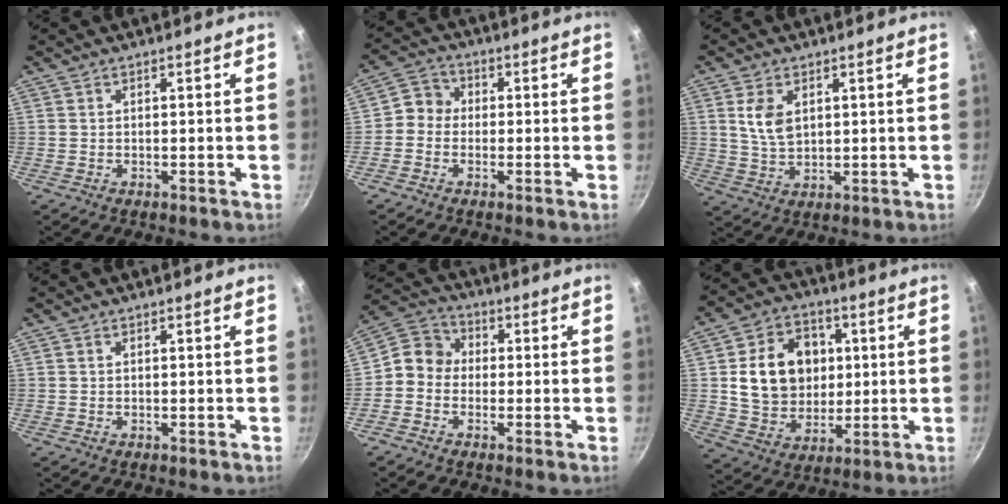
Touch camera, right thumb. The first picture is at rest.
{"total": 4.5, "force": [-0.7, 4.0, 1.8], "torque": [-0.009, 0.017, -0.032]}
{"total": 6.2, "force": [1.9, 3.9, 4.4], "torque": [-0.076, -0.012, 0.041]}
{"total": 0.0}
{"total": 6.7, "force": [-1.0, 6.0, 2.8], "torque": [-0.032, 0.024, -0.046]}
{"total": 16.2, "force": [2.3, 13.0, 9.4], "torque": [-0.127, 0.007, 0.045]}